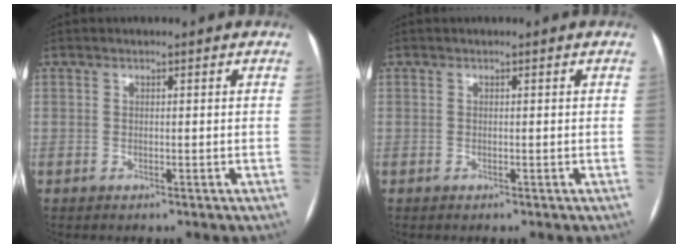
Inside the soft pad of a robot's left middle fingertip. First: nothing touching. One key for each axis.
{"total": 0.0}